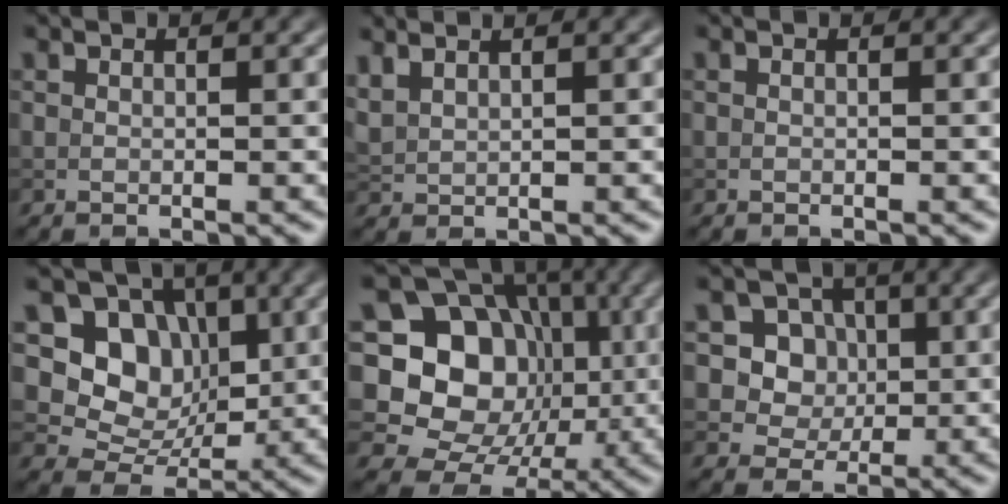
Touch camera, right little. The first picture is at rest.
{"total": 1.8, "force": [1.4, 0.6, 0.9], "torque": [-0.025, 0.011, 0.035]}
{"total": 0.0}
{"total": 7.1, "force": [1.1, 5.8, 3.8], "torque": [-0.056, -0.003, 0.005]}
{"total": 15.0, "force": [0.3, 13.2, 7.1], "torque": [-0.137, 0.030, -0.014]}
{"total": 7.5, "force": [1.9, 6.6, 3.1], "torque": [-0.055, 0.014, 0.026]}